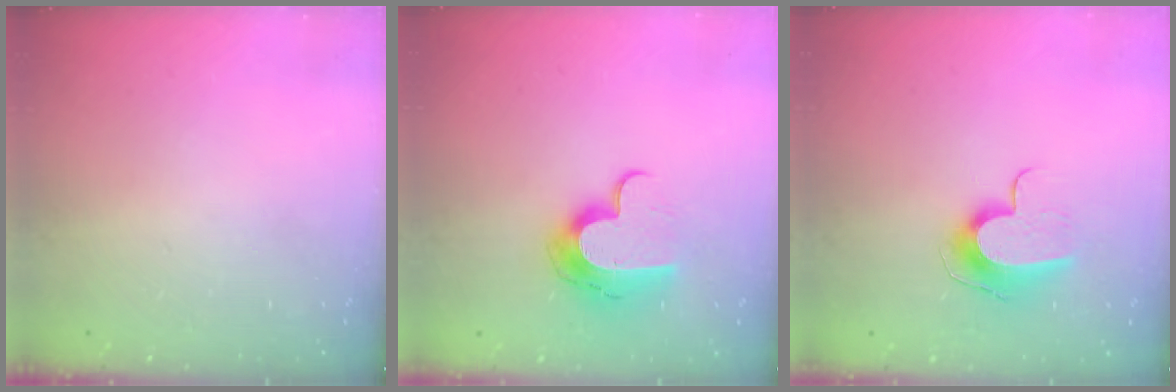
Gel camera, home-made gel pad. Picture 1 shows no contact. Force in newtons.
{"total": 12.2, "press": 12.2, "slide": 0.3}
{"total": 10.1, "press": 10.1, "slide": 0.5}